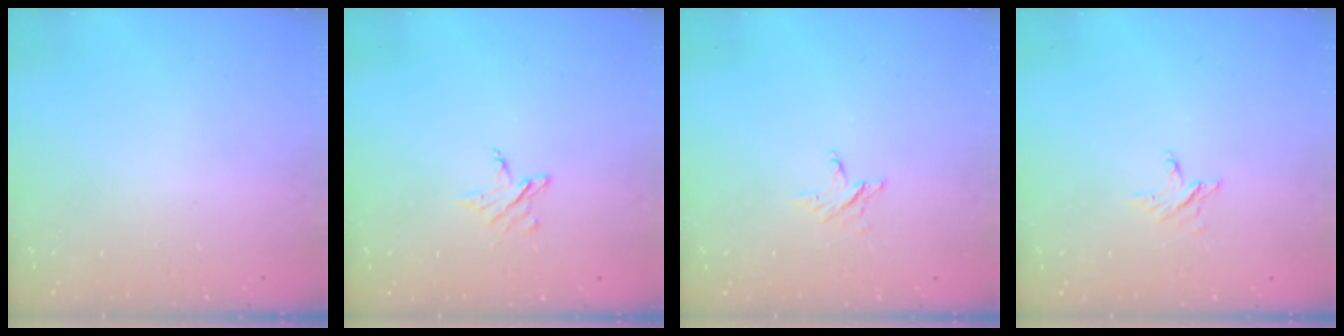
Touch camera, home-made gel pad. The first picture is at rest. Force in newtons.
{"total": 3.0, "press": 3.0, "slide": 0.3}
{"total": 2.4, "press": 2.4, "slide": 0.2}
{"total": 2.4, "press": 2.4, "slide": 0.2}